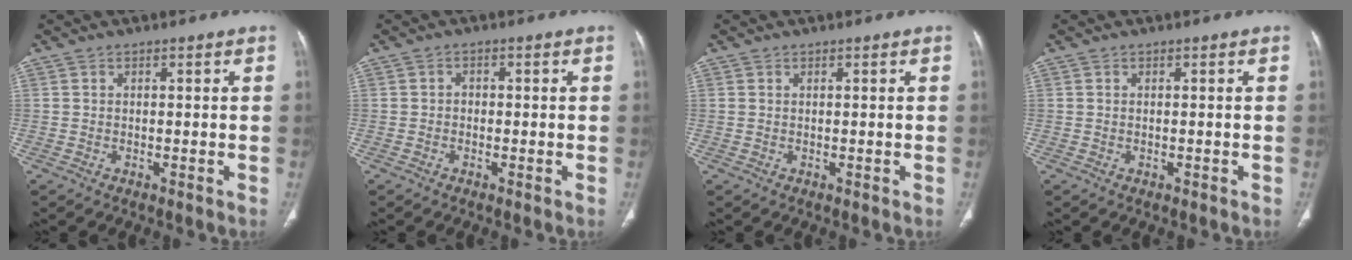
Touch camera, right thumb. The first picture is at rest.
{"total": 1.2, "force": [-0.4, 1.0, 0.5], "torque": [0.002, 0.005, -0.011]}
{"total": 0.0}
{"total": 0.0}